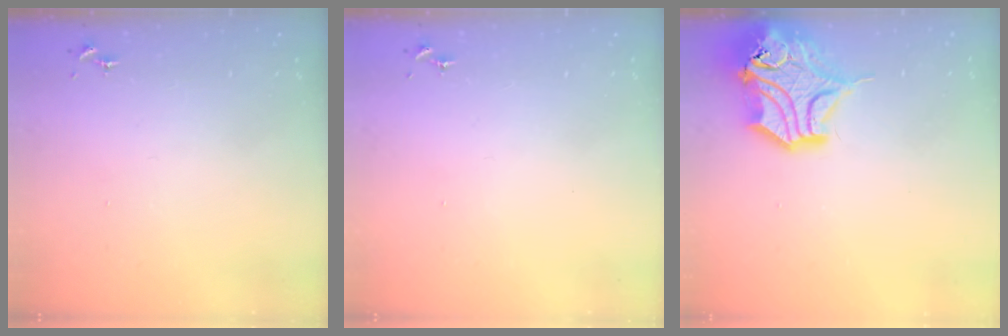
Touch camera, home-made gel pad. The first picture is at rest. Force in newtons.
{"total": 0.0}
{"total": 16.7, "press": 16.5, "slide": 2.5}